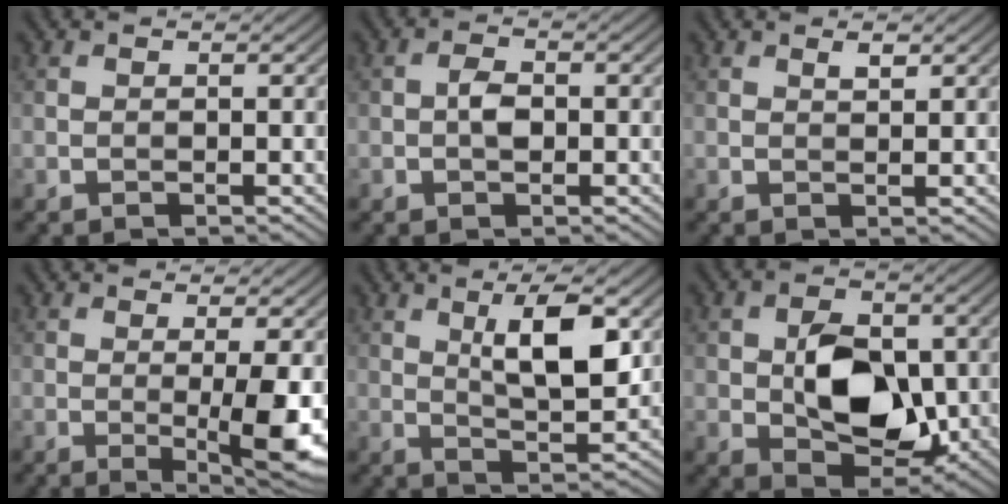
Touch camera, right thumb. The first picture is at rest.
{"total": 2.3, "force": [-0.3, 1.3, 1.8], "torque": [-0.035, 0.005, -0.008]}
{"total": 1.3, "force": [0.8, 0.4, 0.9], "torque": [-0.019, -0.002, 0.016]}
{"total": 6.6, "force": [-0.6, 1.0, 6.5], "torque": [-0.107, -0.006, -0.006]}
{"total": 8.2, "force": [2.7, 2.6, 7.3], "torque": [-0.123, -0.001, 0.047]}
{"total": 9.3, "force": [-0.2, 6.1, 6.9], "torque": [-0.114, -0.007, -0.004]}